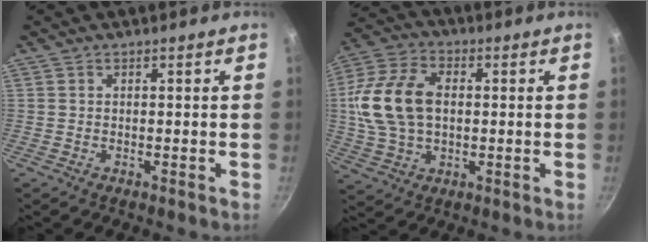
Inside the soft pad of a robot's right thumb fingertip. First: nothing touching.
{"total": 15.6, "force": [1.1, 10.3, 11.6], "torque": [-0.217, 0.018, 0.014]}